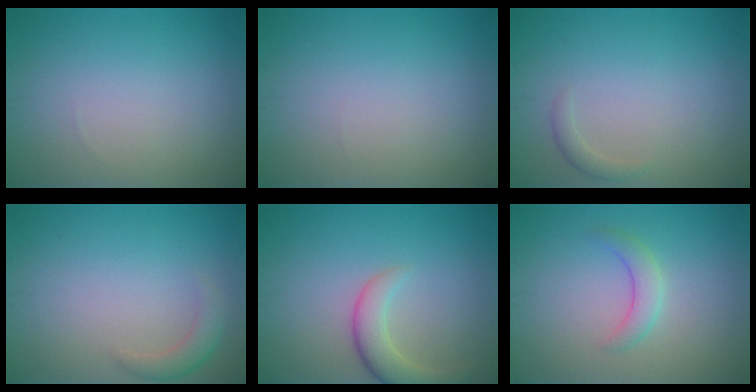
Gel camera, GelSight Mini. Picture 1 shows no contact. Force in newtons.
{"total": 0.0}
{"total": 1.0, "press": 1.0, "slide": 0.0}
{"total": 1.8, "press": 1.8, "slide": 0.1}
{"total": 3.6, "press": 3.6, "slide": 0.4}
{"total": 2.0, "press": 2.0, "slide": 0.1}